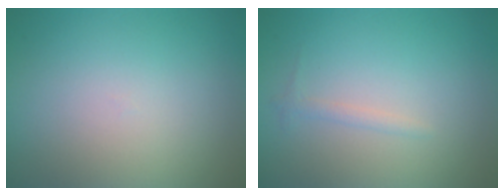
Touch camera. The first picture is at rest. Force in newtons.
{"total": 0.8, "press": 0.8, "slide": 0.0}